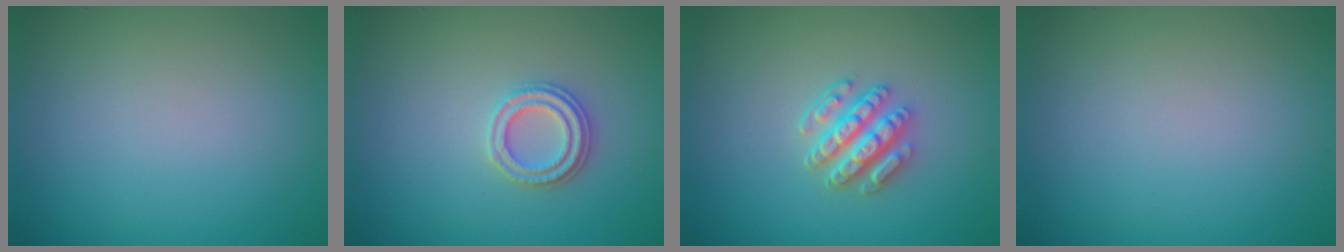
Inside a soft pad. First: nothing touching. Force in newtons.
{"total": 2.4, "press": 2.3, "slide": 0.6}
{"total": 3.8, "press": 3.2, "slide": 2.0}
{"total": 0.0}